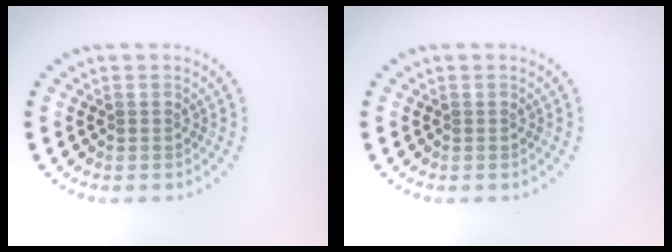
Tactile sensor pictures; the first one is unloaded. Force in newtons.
{"total": 0.0}